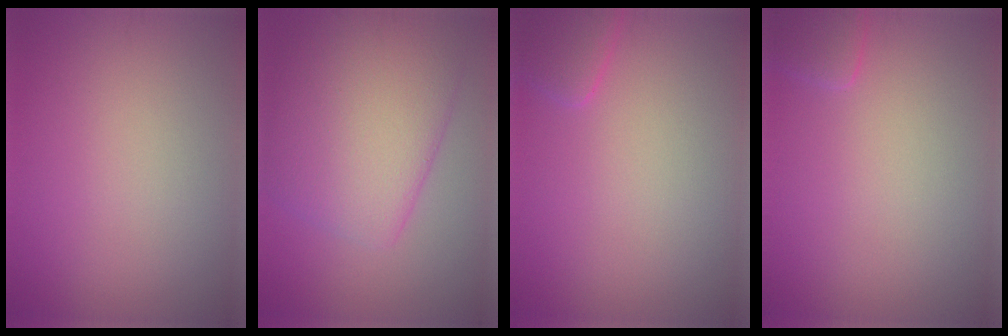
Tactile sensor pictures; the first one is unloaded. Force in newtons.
{"total": 9.0, "press": 9.0, "slide": 0.3}
{"total": 2.1, "press": 2.1, "slide": 0.2}
{"total": 1.6, "press": 1.6, "slide": 0.1}